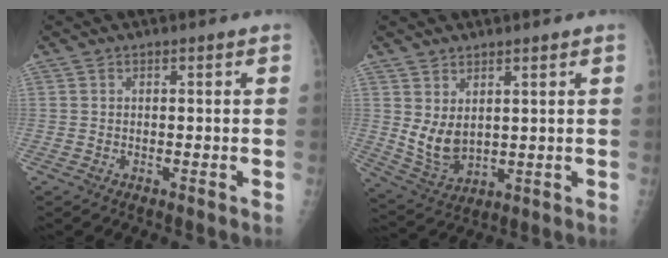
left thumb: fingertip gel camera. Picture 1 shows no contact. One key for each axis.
{"total": 7.0, "fx": 2.3, "fy": 4.4, "fz": 4.9, "tx": -0.077, "ty": -0.027, "tz": 0.062}